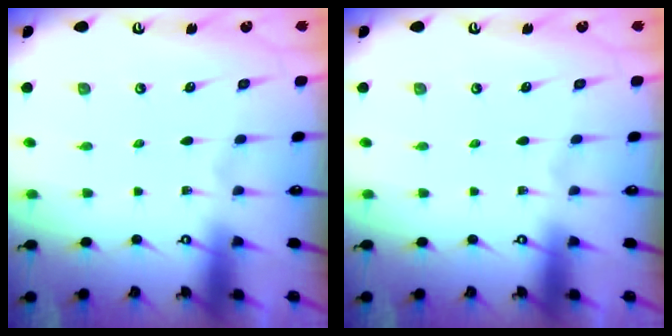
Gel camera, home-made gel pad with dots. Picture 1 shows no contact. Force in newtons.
{"total": 0.0}